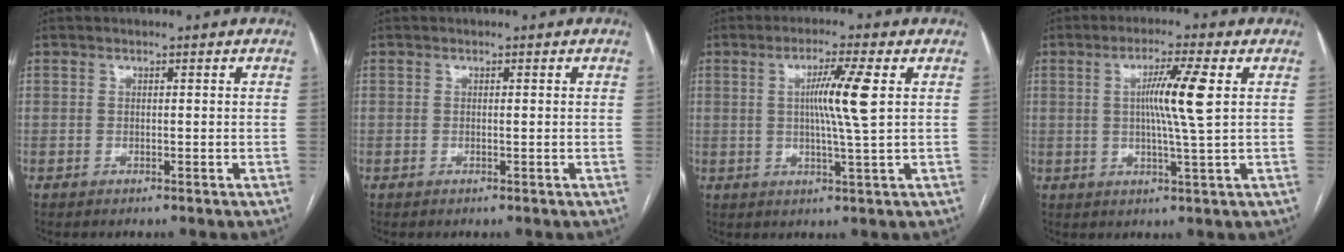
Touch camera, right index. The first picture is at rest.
{"total": 0.0}
{"total": 7.0, "force": [1.3, -1.0, 6.8], "torque": [-0.121, -0.002, 0.025]}
{"total": 7.4, "force": [1.4, -1.0, 7.2], "torque": [-0.128, -0.001, 0.025]}